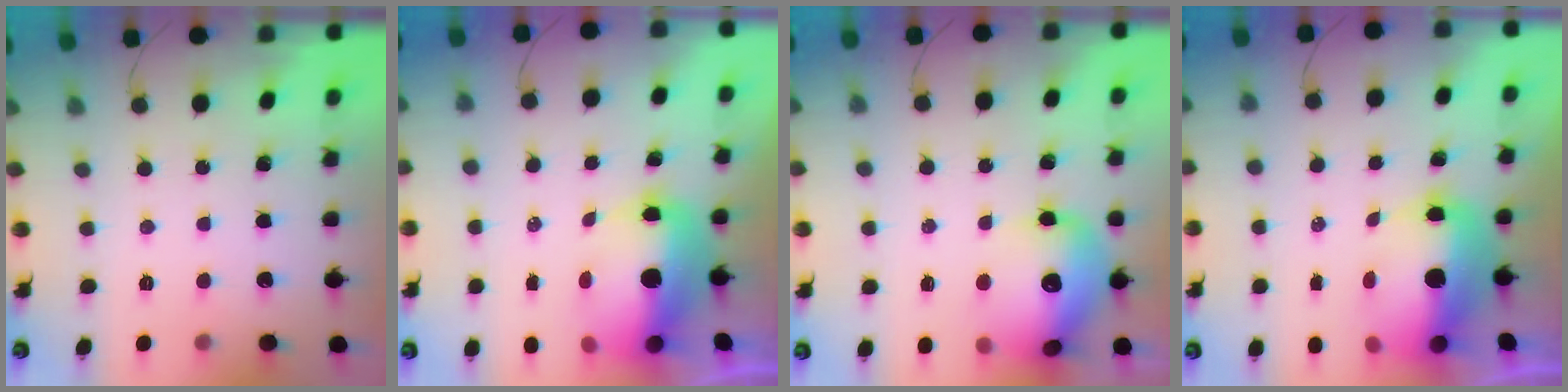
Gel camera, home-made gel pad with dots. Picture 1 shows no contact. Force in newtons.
{"total": 14.3, "press": 13.9, "slide": 3.2}
{"total": 17.7, "press": 17.4, "slide": 3.4}
{"total": 14.3, "press": 13.9, "slide": 3.2}